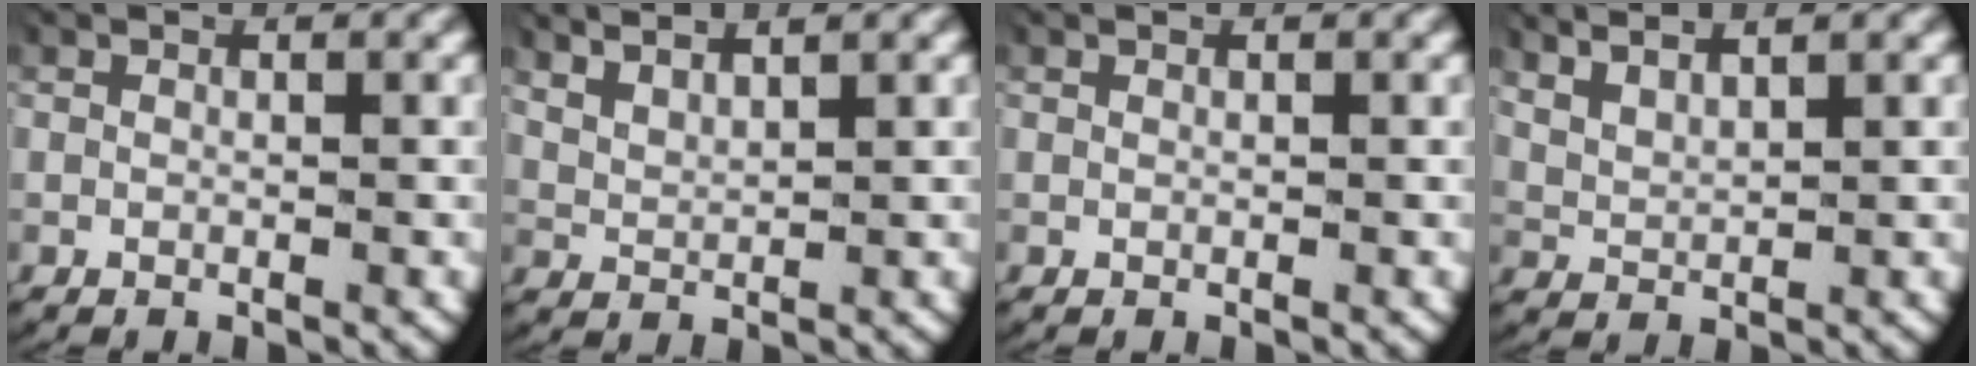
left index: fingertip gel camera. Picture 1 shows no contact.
{"total": 3.1, "force": [2.6, 1.1, 1.1], "torque": [-0.038, -0.004, 0.052]}
{"total": 0.0}
{"total": 3.4, "force": [2.5, 1.8, 1.5], "torque": [-0.049, -0.005, 0.049]}